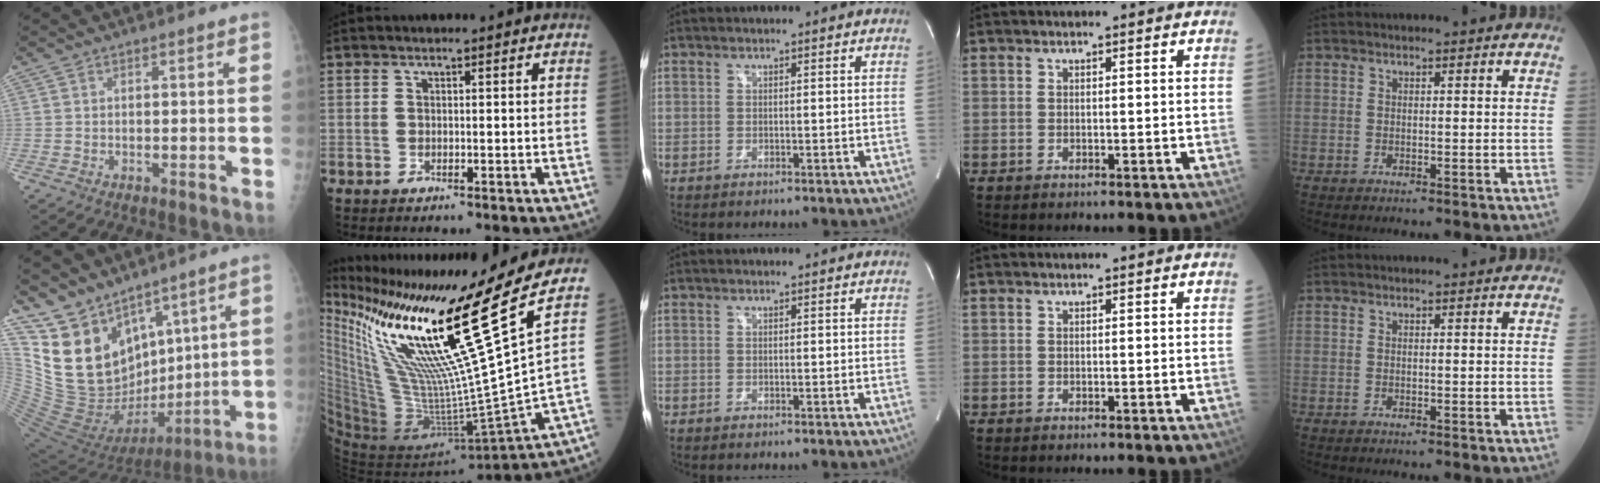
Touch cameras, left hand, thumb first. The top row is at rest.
{"thumb": {"total": 20.0, "force": [12.4, 10.9, 11.2], "torque": [-0.164, -0.066, 0.254]}, "index": {"total": 26.3, "force": [15.0, -3.0, 21.4], "torque": [-0.365, -0.045, 0.260]}}